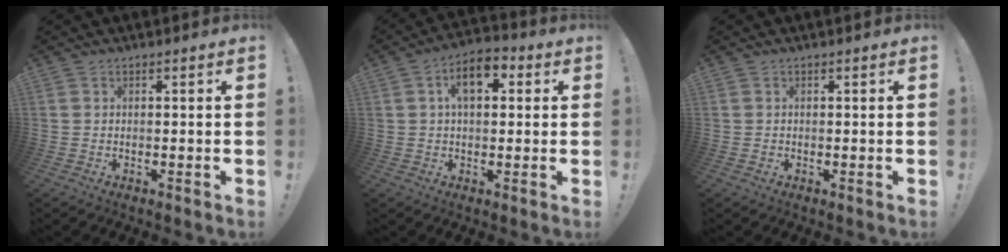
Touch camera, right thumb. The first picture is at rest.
{"total": 9.0, "force": [2.6, 5.2, 6.9], "torque": [-0.107, 0.009, 0.045]}
{"total": 0.6, "force": [0.1, 0.6, 0.0], "torque": [0.005, 0.001, -0.001]}